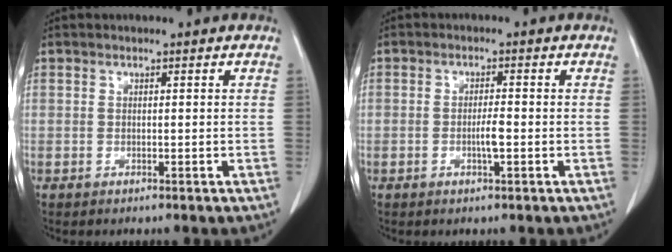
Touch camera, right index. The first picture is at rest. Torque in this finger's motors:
{"motor_torque": [0.52, 0.15, 0.28, 0.10]}